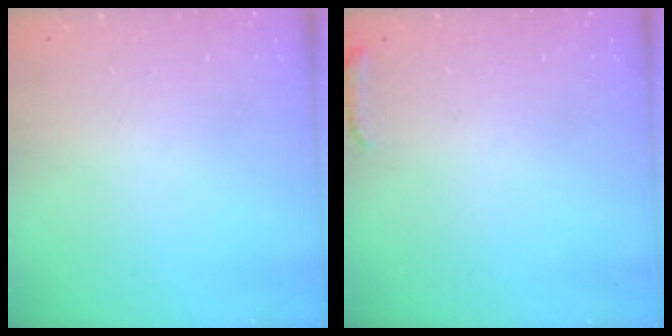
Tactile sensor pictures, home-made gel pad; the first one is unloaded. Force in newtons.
{"total": 4.7, "press": 4.6, "slide": 0.9}